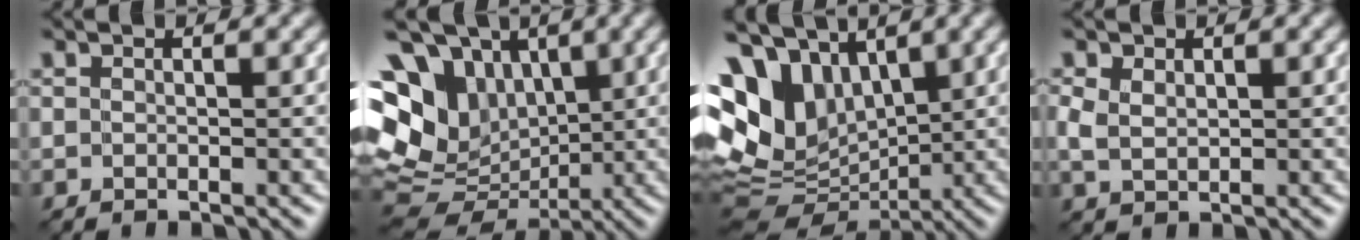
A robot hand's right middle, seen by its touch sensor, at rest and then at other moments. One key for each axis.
{"total": 14.6, "fx": 3.0, "fy": 11.6, "fz": 8.3, "tx": -0.179, "ty": 0.027, "tz": 0.056}
{"total": 11.4, "fx": 3.9, "fy": 8.2, "fz": 6.9, "tx": -0.143, "ty": 0.019, "tz": 0.079}
{"total": 2.2, "fx": 0.8, "fy": 1.6, "fz": 1.4, "tx": -0.039, "ty": 0.004, "tz": 0.016}